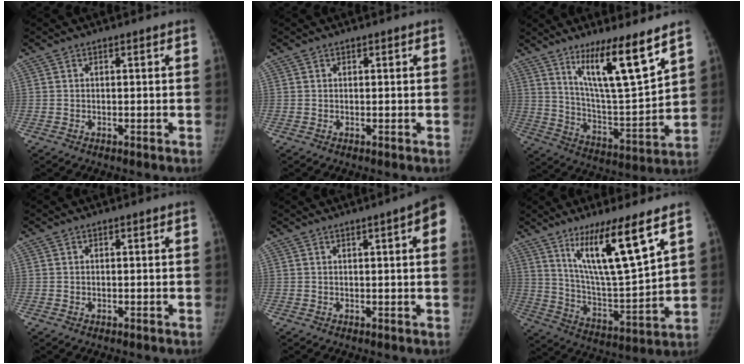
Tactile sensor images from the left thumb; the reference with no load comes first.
{"total": 0.0}
{"total": 15.5, "force": [10.1, 1.9, 11.7], "torque": [-0.186, -0.079, 0.185]}
{"total": 0.0}
{"total": 7.6, "force": [2.7, 0.9, 7.0], "torque": [-0.076, 0.001, 0.025]}
{"total": 16.5, "force": [9.6, 2.2, 13.2], "torque": [-0.224, -0.066, 0.183]}